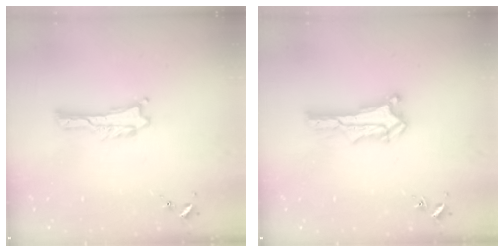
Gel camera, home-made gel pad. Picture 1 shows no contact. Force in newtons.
{"total": 1.4, "press": 1.4, "slide": 0.2}